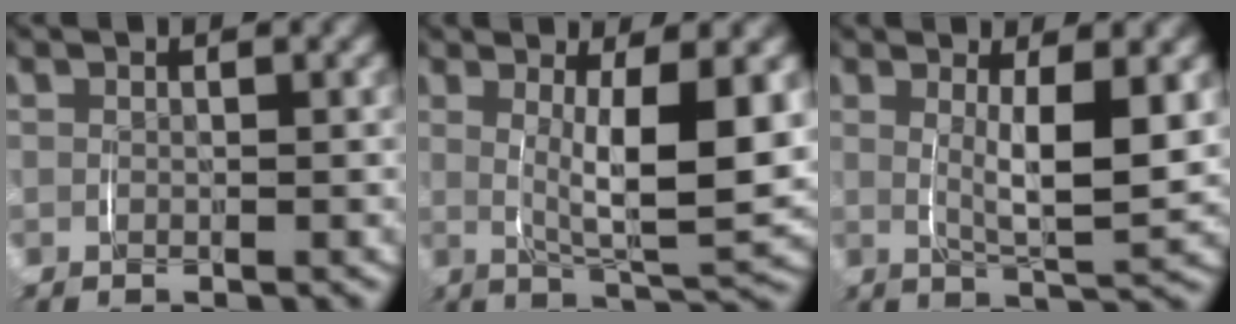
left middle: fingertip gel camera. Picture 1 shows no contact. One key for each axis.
{"total": 7.6, "fx": 1.3, "fy": 2.1, "fz": 7.2, "tx": -0.110, "ty": -0.011, "tz": 0.027}
{"total": 5.0, "fx": 1.1, "fy": 1.0, "fz": 4.8, "tx": -0.077, "ty": -0.017, "tz": 0.025}